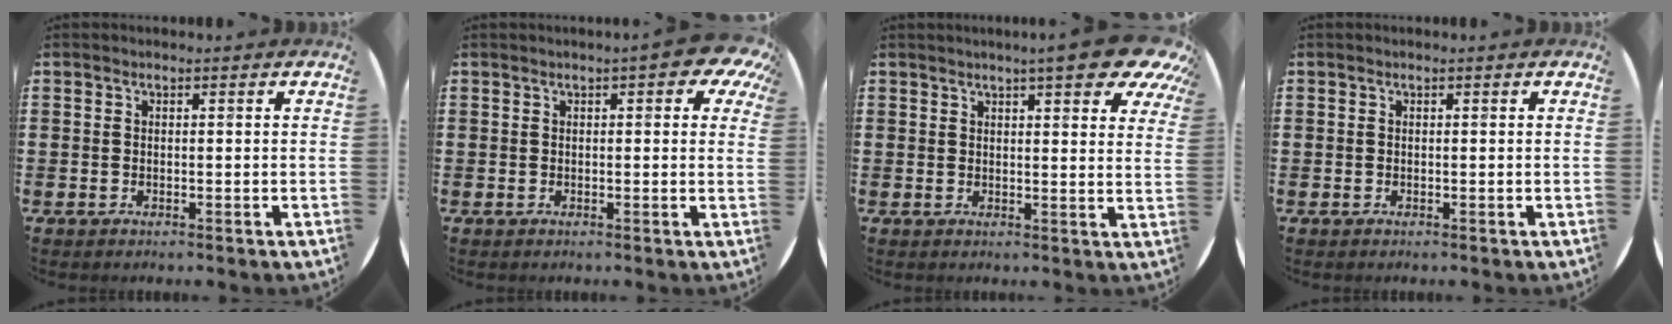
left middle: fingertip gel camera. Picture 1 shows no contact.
{"total": 4.3, "force": [2.4, 0.9, 3.4], "torque": [-0.039, -0.005, 0.033]}
{"total": 8.7, "force": [6.6, 1.2, 5.5], "torque": [-0.081, -0.023, 0.108]}
{"total": 0.0}